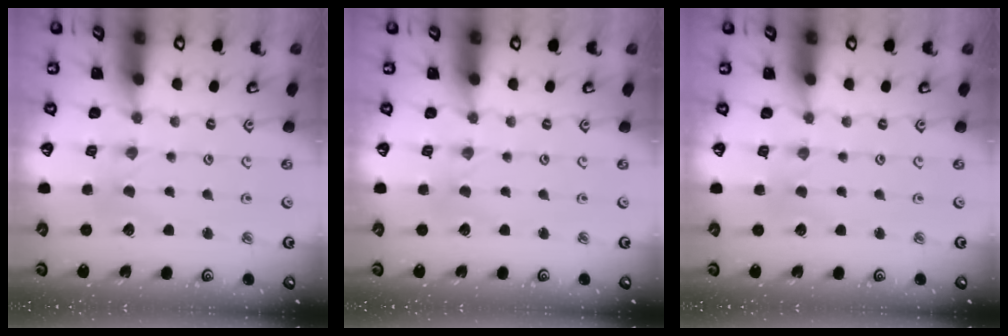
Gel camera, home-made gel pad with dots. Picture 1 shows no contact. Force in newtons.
{"total": 0.0}
{"total": 1.3, "press": 1.2, "slide": 0.2}